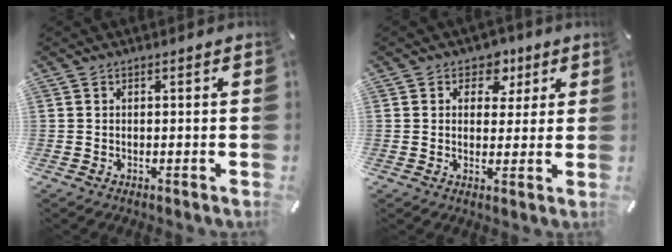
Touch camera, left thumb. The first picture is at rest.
{"total": 6.0, "force": [2.5, 4.9, 2.4], "torque": [-0.015, -0.009, 0.036]}